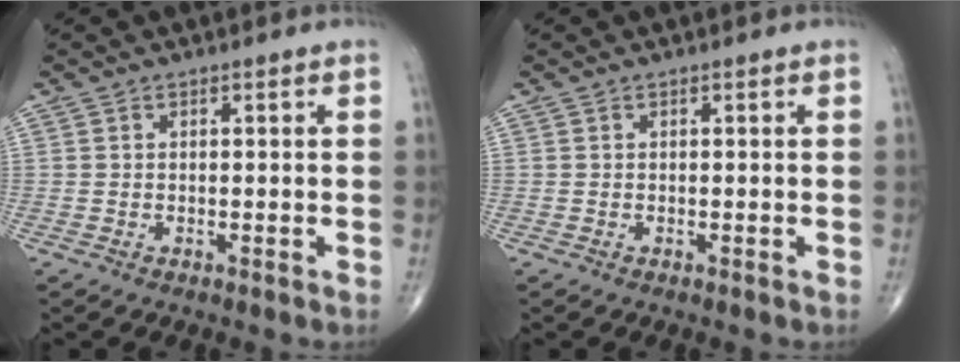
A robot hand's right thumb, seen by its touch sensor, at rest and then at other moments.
{"total": 0.0}